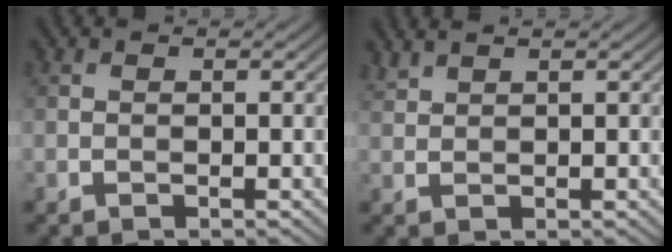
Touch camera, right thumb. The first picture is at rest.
{"total": 1.5, "force": [1.4, 0.1, 0.5], "torque": [-0.019, 0.005, 0.035]}